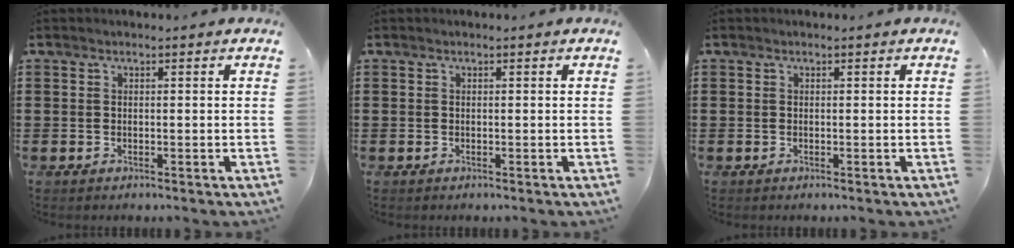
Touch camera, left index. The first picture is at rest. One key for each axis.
{"total": 0.0}
{"total": 0.0}